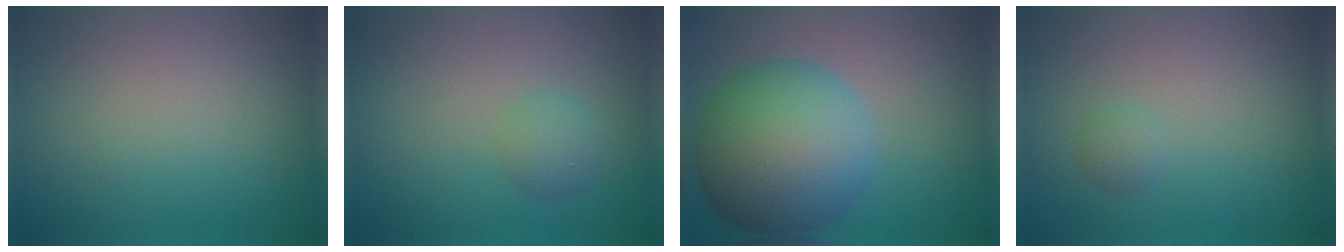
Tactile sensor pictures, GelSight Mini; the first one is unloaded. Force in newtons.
{"total": 1.7, "press": 1.7, "slide": 0.0}
{"total": 12.2, "press": 12.2, "slide": 0.2}
{"total": 0.9, "press": 0.9, "slide": 0.0}